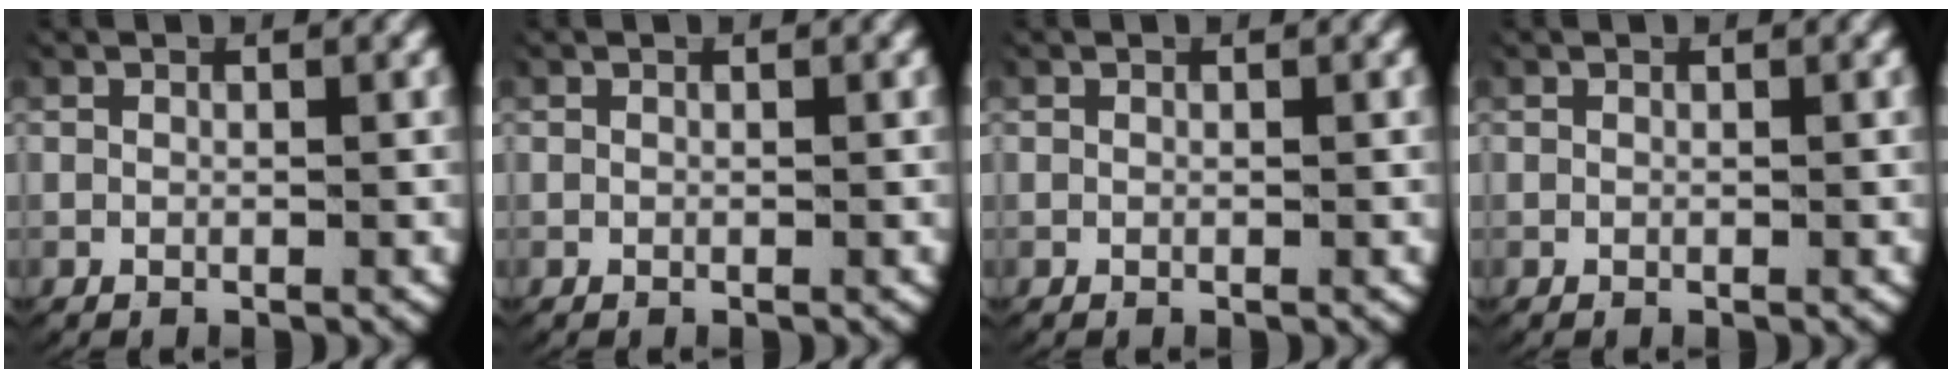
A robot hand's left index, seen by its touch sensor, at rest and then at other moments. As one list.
[{"total": 0.0}, {"total": 0.0}, {"total": 0.0}]